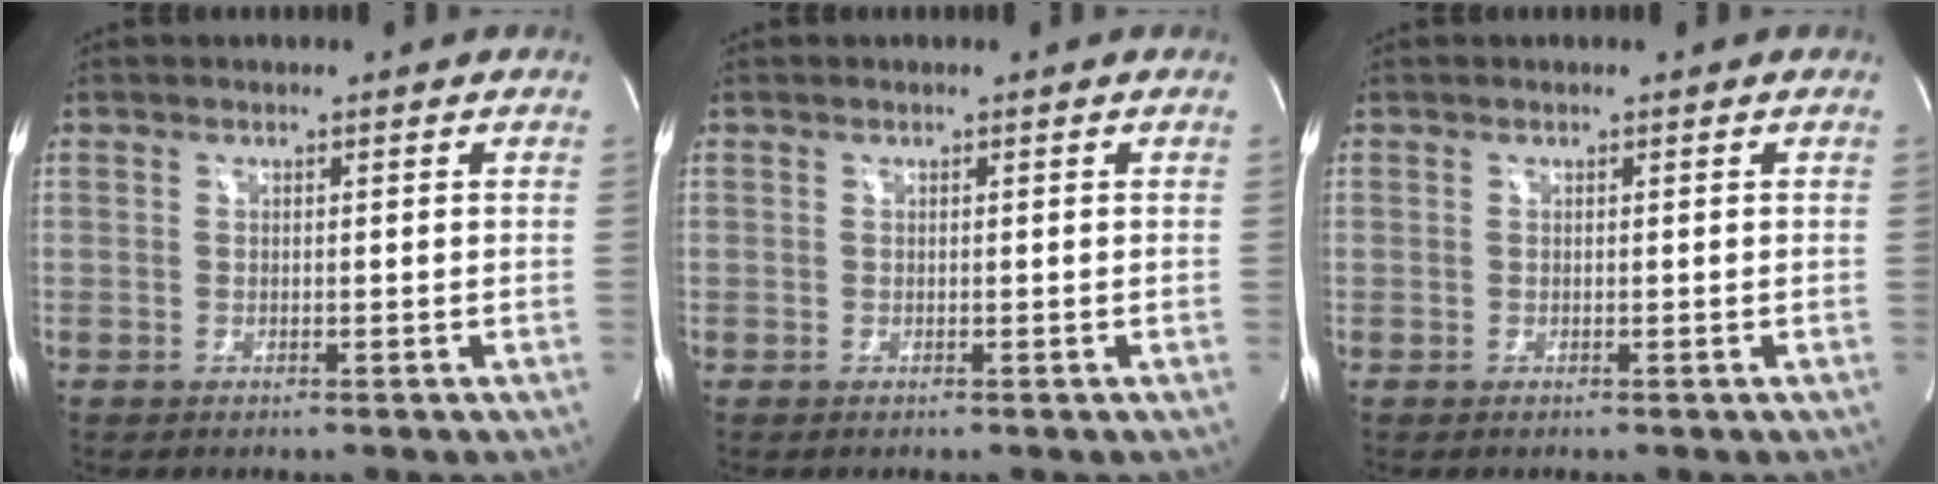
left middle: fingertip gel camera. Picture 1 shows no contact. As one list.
[{"total": 0.0}, {"total": 0.0}]